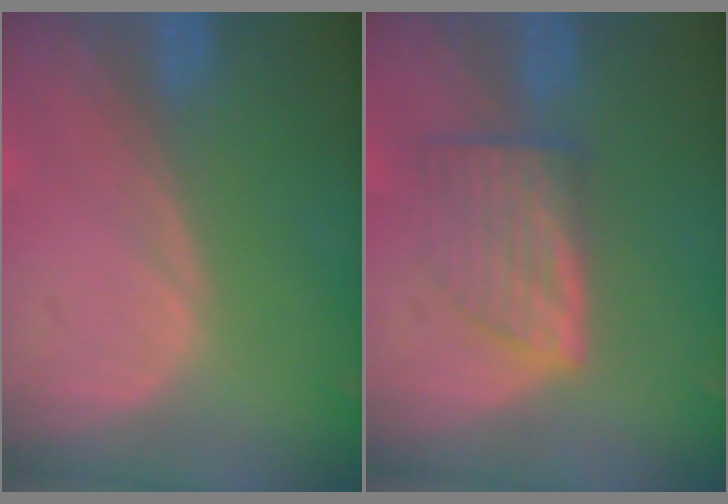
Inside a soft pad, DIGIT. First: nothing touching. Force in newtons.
{"total": 6.2, "press": 5.9, "slide": 1.8}